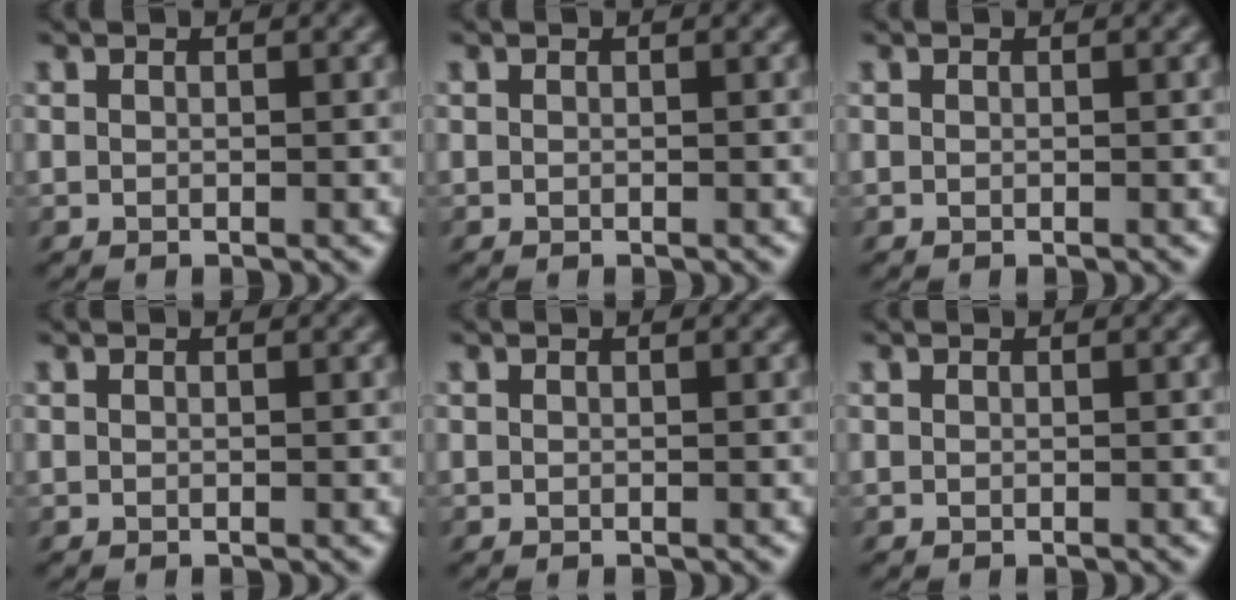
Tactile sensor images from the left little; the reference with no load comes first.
{"total": 0.0}
{"total": 0.0}
{"total": 0.0}
{"total": 0.0}
{"total": 0.0}